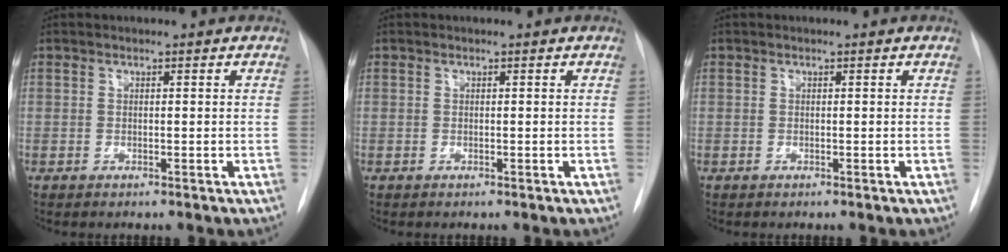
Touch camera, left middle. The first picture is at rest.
{"total": 0.0}
{"total": 0.0}